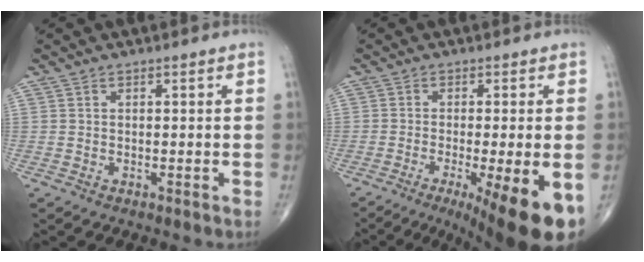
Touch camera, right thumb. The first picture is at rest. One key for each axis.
{"total": 15.1, "fx": -6.8, "fy": 2.9, "fz": 13.2, "tx": -0.149, "ty": -0.020, "tz": -0.096}